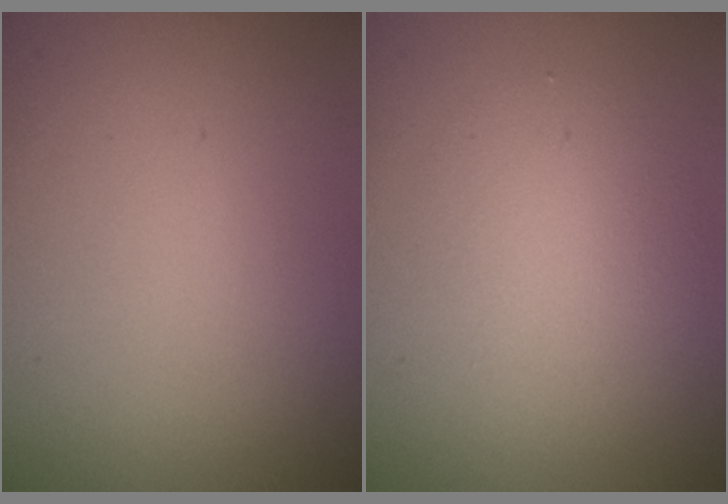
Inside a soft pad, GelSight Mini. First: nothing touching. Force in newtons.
{"total": 2.9, "press": 2.9, "slide": 0.2}